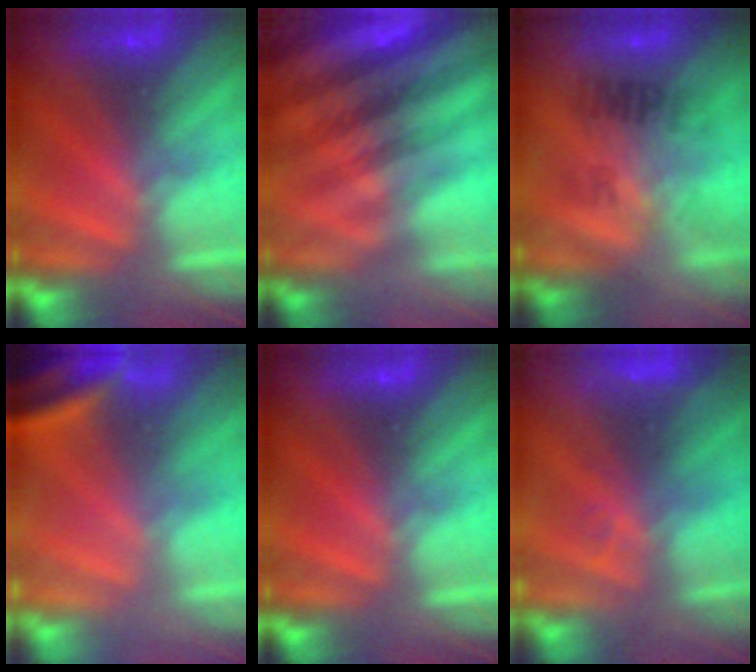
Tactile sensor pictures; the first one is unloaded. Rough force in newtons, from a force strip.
{"total": 8.6}
{"total": 2.3}
{"total": 3.3}
{"total": 0.0}
{"total": 3.3}